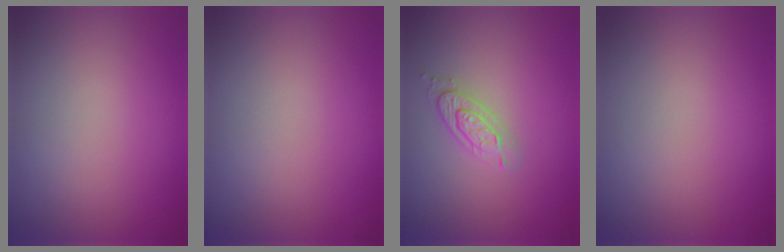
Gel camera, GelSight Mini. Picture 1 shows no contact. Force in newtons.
{"total": 0.0}
{"total": 2.1, "press": 2.1, "slide": 0.3}
{"total": 0.0}